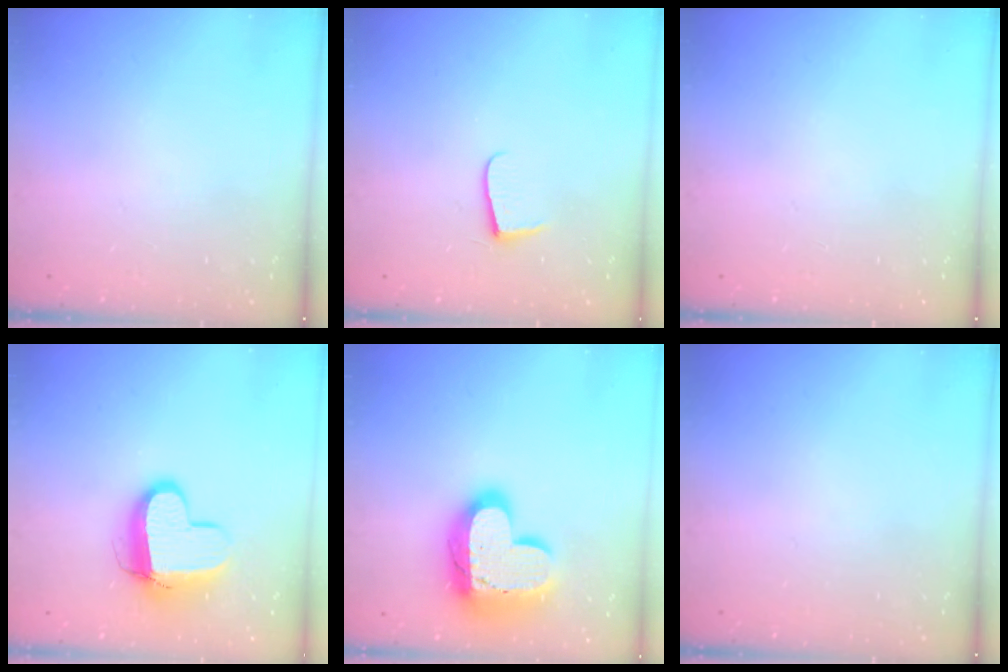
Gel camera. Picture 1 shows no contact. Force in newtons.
{"total": 6.8, "press": 6.8, "slide": 0.6}
{"total": 0.0}
{"total": 11.2, "press": 11.2, "slide": 0.9}
{"total": 19.8, "press": 19.7, "slide": 1.5}
{"total": 0.0}